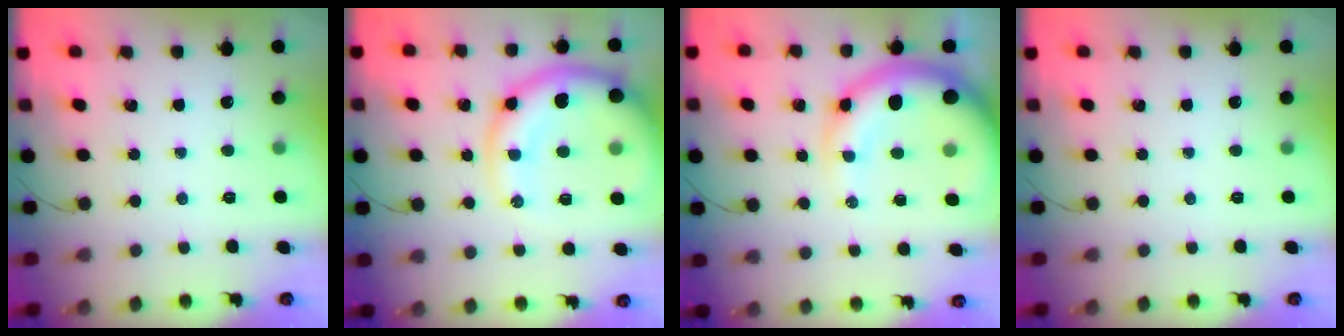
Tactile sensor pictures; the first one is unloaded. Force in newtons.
{"total": 13.9, "press": 13.3, "slide": 3.9}
{"total": 12.6, "press": 12.1, "slide": 3.4}
{"total": 0.0}